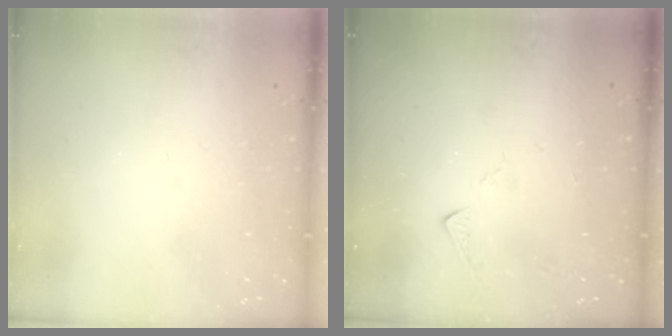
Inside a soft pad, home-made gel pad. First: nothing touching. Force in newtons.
{"total": 3.5, "press": 3.4, "slide": 0.5}